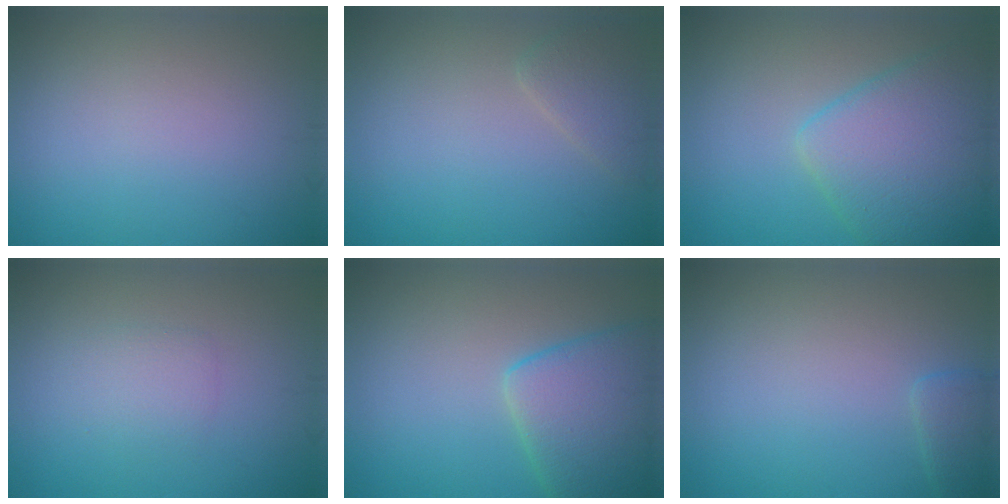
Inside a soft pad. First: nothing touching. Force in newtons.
{"total": 1.8, "press": 1.8, "slide": 0.1}
{"total": 6.8, "press": 6.8, "slide": 0.3}
{"total": 1.6, "press": 1.6, "slide": 0.1}
{"total": 6.7, "press": 6.6, "slide": 0.4}
{"total": 1.5, "press": 1.5, "slide": 0.1}